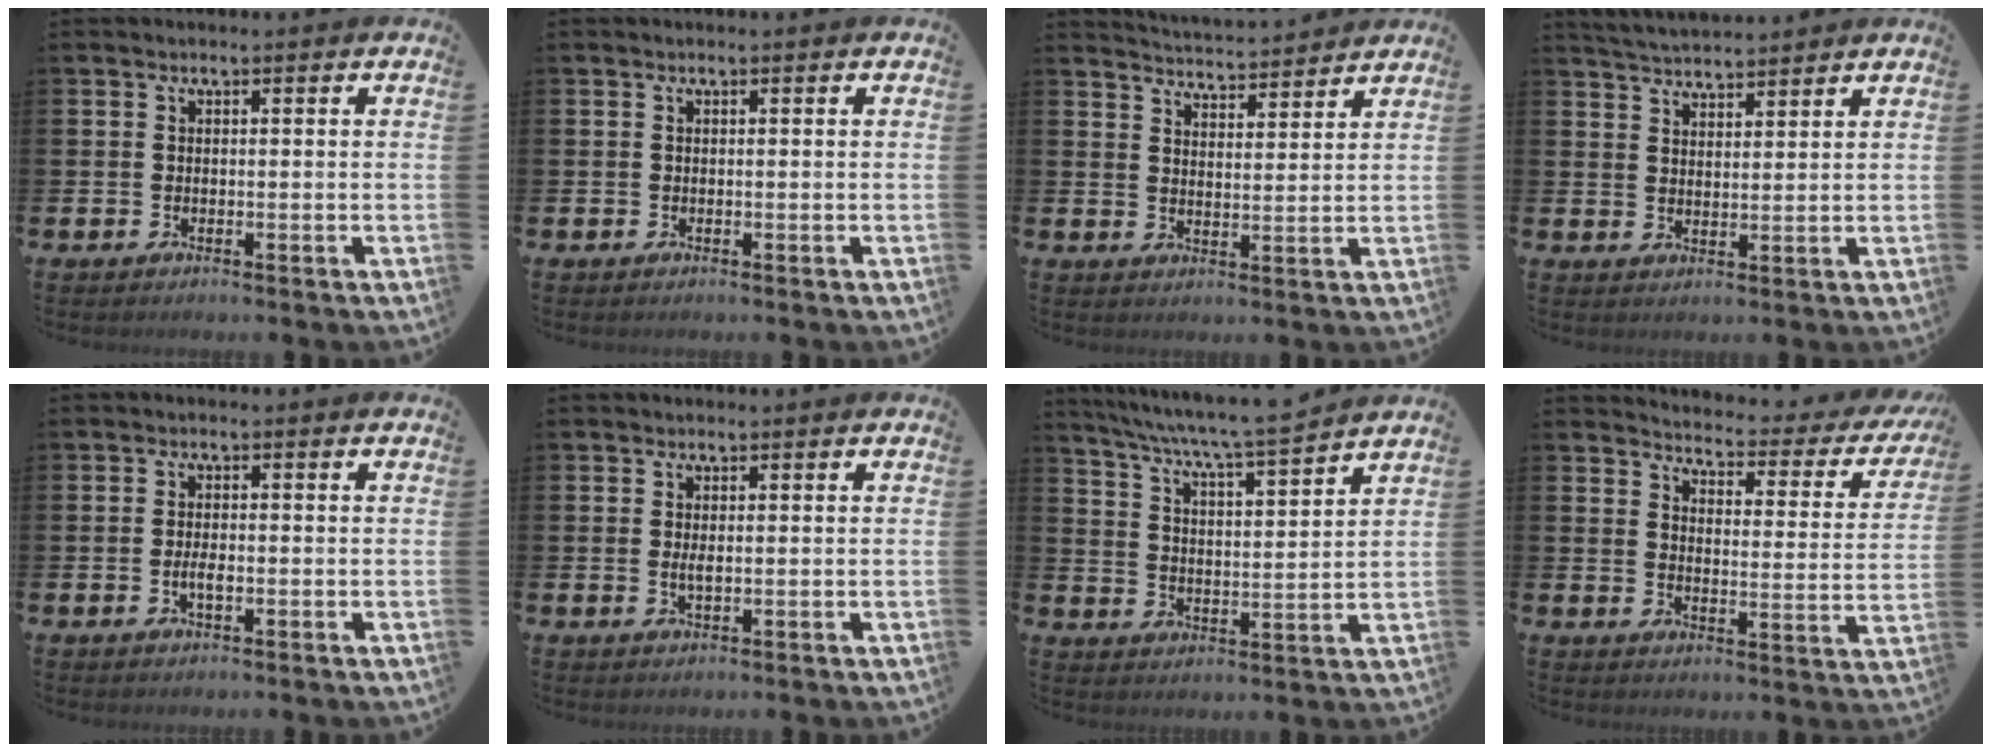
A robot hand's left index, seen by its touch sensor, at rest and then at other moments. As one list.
[{"total": 0.0}, {"total": 4.4, "force": [4.4, 0.0, -0.1], "torque": [-0.010, -0.034, 0.078]}, {"total": 4.1, "force": [4.1, 0.2, 0.0], "torque": [-0.010, -0.021, 0.074]}, {"total": 1.9, "force": [-0.4, 0.7, 1.7], "torque": [-0.030, 0.000, -0.008]}, {"total": 1.3, "force": [0.2, 0.4, 1.2], "torque": [-0.022, 0.002, 0.001]}, {"total": 6.9, "force": [6.5, -0.4, 2.3], "torque": [-0.073, -0.048, 0.111]}, {"total": 3.4, "force": [3.2, 0.7, 0.8], "torque": [-0.033, -0.034, 0.045]}]